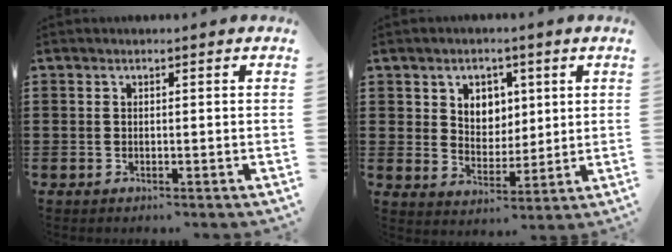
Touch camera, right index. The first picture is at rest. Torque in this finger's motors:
{"motor_torque": [0.13, 0.08, 0.08, 0.03]}